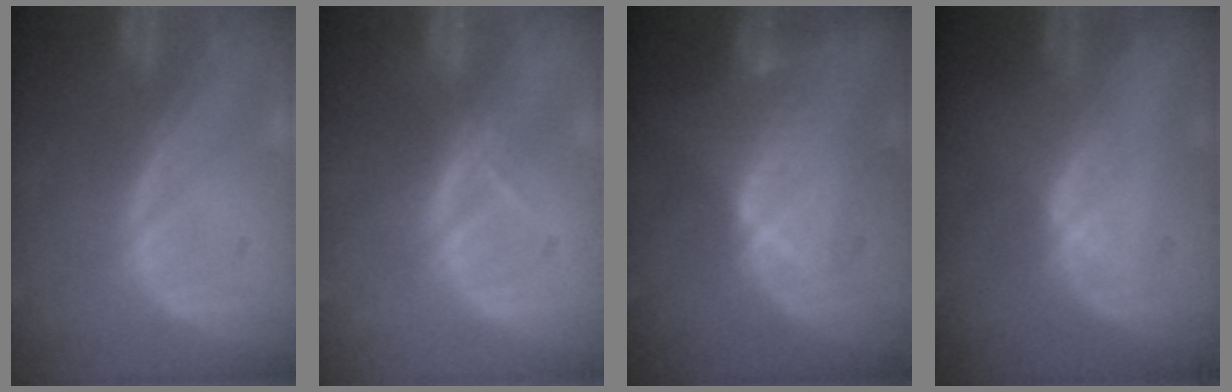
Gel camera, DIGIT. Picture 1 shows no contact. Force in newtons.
{"total": 2.6, "press": 2.5, "slide": 0.9}
{"total": 8.0, "press": 6.9, "slide": 4.0}
{"total": 1.4, "press": 1.2, "slide": 0.7}